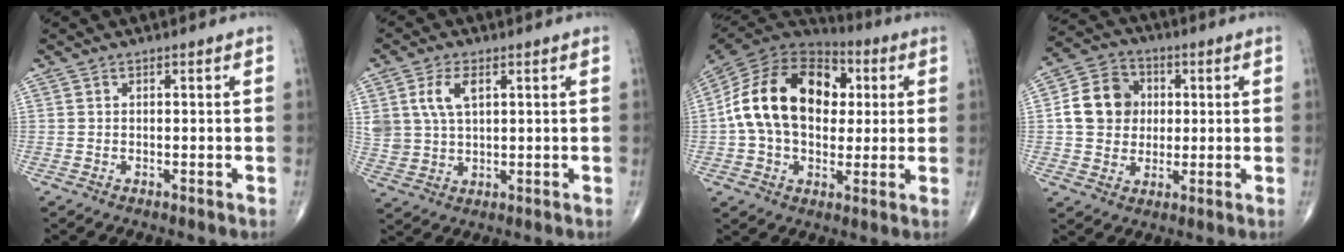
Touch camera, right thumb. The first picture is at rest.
{"total": 7.5, "force": [2.7, 4.4, 5.4], "torque": [-0.109, -0.005, 0.059]}
{"total": 22.1, "force": [2.6, 15.1, 15.9], "torque": [-0.277, 0.024, 0.040]}
{"total": 11.0, "force": [1.2, 9.4, 5.6], "torque": [-0.074, 0.010, 0.013]}